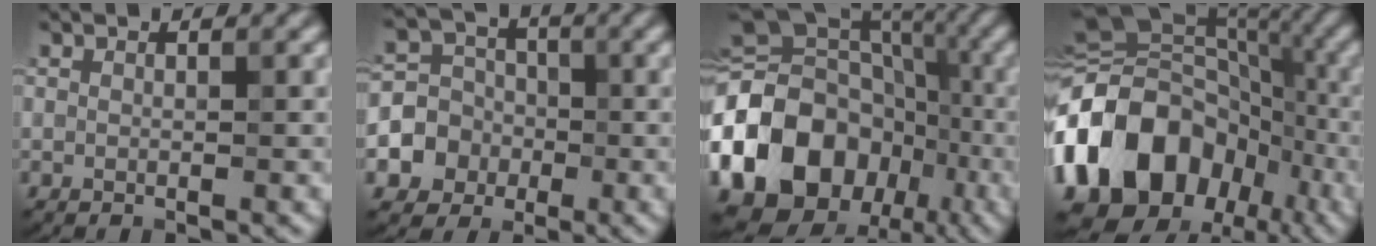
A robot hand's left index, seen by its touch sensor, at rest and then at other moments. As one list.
[{"total": 4.1, "force": [-1.3, 3.7, 1.1], "torque": [-0.016, 0.004, -0.033]}, {"total": 16.1, "force": [-5.4, 12.4, 8.8], "torque": [-0.190, 0.019, -0.106]}, {"total": 14.9, "force": [-5.3, 11.2, 8.3], "torque": [-0.163, 0.013, -0.107]}]